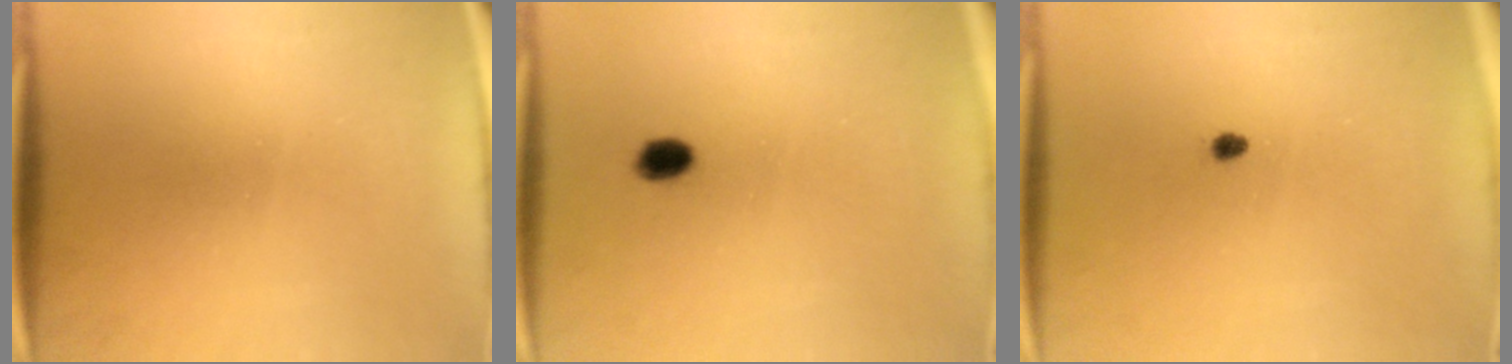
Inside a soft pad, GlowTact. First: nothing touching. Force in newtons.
{"total": 2.4}
{"total": 1.0}